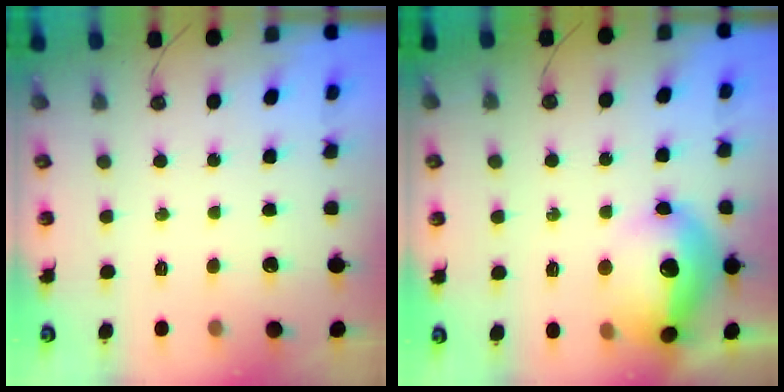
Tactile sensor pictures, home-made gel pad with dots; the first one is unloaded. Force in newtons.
{"total": 18.5, "press": 18.4, "slide": 1.5}